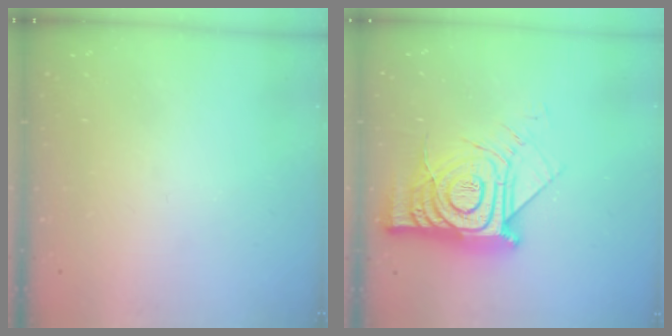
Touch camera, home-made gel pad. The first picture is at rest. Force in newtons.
{"total": 17.1, "press": 17.0, "slide": 1.5}